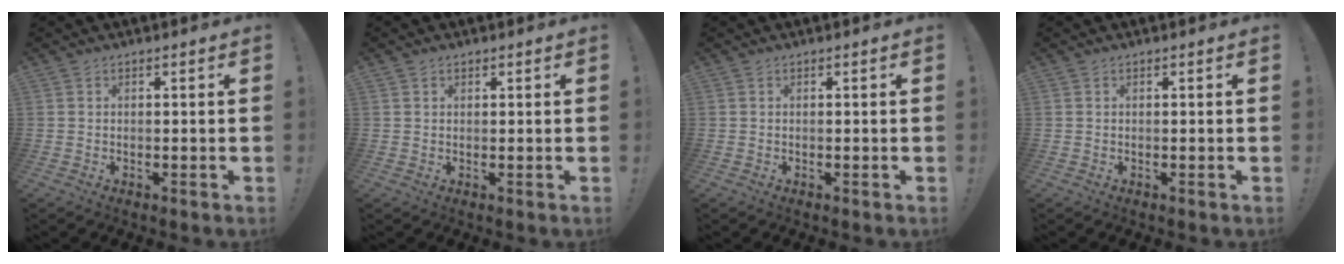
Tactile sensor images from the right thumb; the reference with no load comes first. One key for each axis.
{"total": 1.0, "fx": 0.7, "fy": 0.7, "fz": 0.2, "tx": 0.004, "ty": -0.002, "tz": 0.012}
{"total": 0.0}
{"total": 0.0}